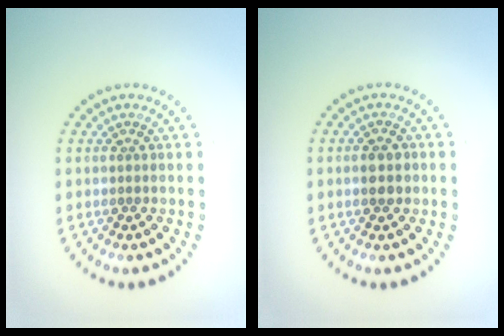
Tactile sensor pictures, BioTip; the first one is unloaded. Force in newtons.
{"total": 1.9, "press": 1.9, "slide": 0.1}